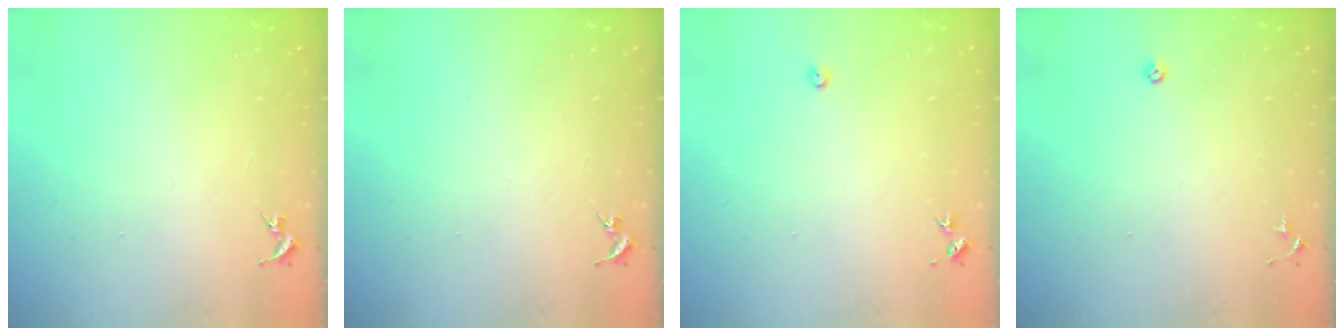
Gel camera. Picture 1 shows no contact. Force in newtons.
{"total": 0.0}
{"total": 2.4, "press": 2.4, "slide": 0.3}
{"total": 3.4, "press": 3.3, "slide": 0.7}